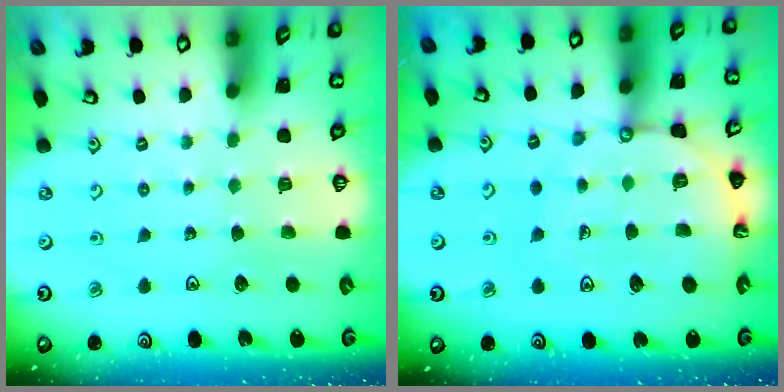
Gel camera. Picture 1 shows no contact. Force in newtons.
{"total": 12.6, "press": 12.4, "slide": 1.8}